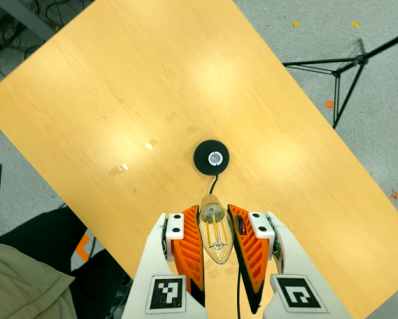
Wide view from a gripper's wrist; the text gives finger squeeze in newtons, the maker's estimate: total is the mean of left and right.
{"total": 20.5, "left": 22.3, "right": 18.7}